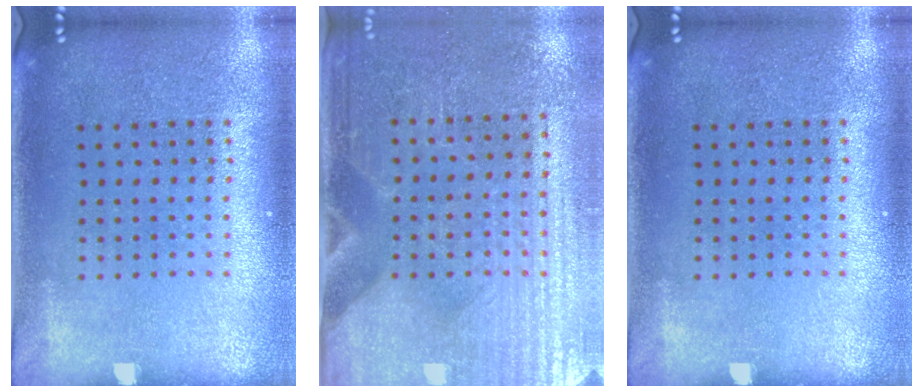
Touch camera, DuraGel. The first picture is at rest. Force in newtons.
{"total": 3.4, "press": 3.1, "slide": 1.4}
{"total": 0.0}